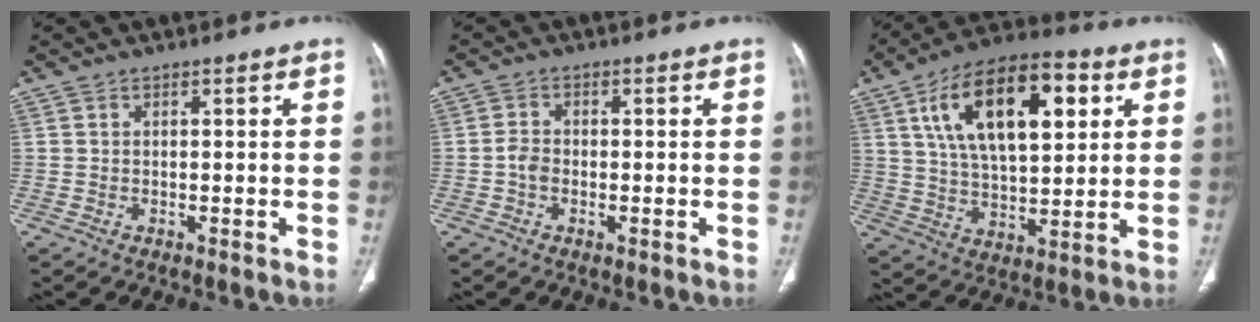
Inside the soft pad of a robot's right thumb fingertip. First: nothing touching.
{"total": 2.4, "force": [-0.6, 1.6, 1.7], "torque": [-0.034, 0.007, -0.017]}
{"total": 20.9, "force": [7.2, 10.0, 16.9], "torque": [-0.255, -0.004, 0.117]}